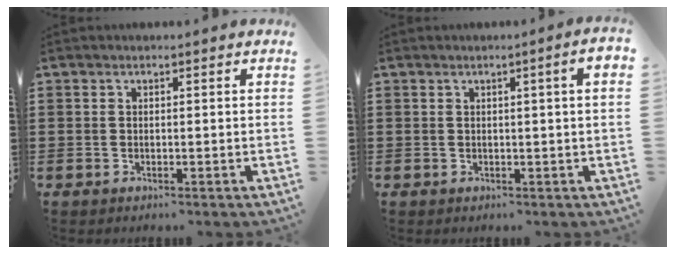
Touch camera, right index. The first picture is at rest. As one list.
[{"total": 1.9, "force": [0.4, -0.2, 1.8], "torque": [-0.031, -0.001, 0.006]}]